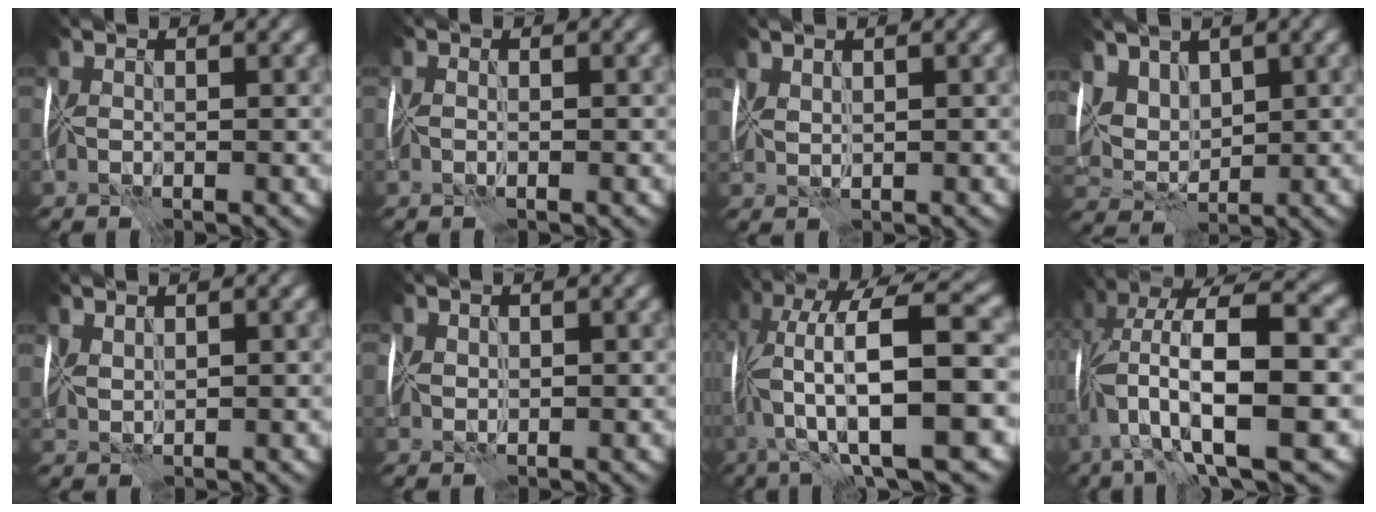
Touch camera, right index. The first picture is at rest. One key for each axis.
{"total": 0.6, "fx": 0.4, "fy": 0.2, "fz": 0.4, "tx": -0.008, "ty": 0.006, "tz": 0.003}
{"total": 0.9, "fx": 0.9, "fy": -0.3, "fz": 0.0, "tx": -0.002, "ty": 0.001, "tz": 0.025}
{"total": 5.1, "fx": 3.2, "fy": 3.2, "fz": 2.3, "tx": -0.067, "ty": 0.001, "tz": 0.078}
{"total": 1.1, "fx": 1.0, "fy": 0.0, "fz": 0.2, "tx": -0.009, "ty": 0.002, "tz": 0.028}
{"total": 0.6, "fx": 0.6, "fy": 0.1, "fz": -0.1, "tx": 0.002, "ty": 0.002, "tz": 0.014}
{"total": 13.6, "fx": -1.6, "fy": 3.5, "fz": 13.0, "tx": -0.235, "ty": 0.025, "tz": -0.022}
{"total": 13.4, "fx": -0.9, "fy": 3.8, "fz": 12.8, "tx": -0.254, "ty": 0.025, "tz": -0.007}